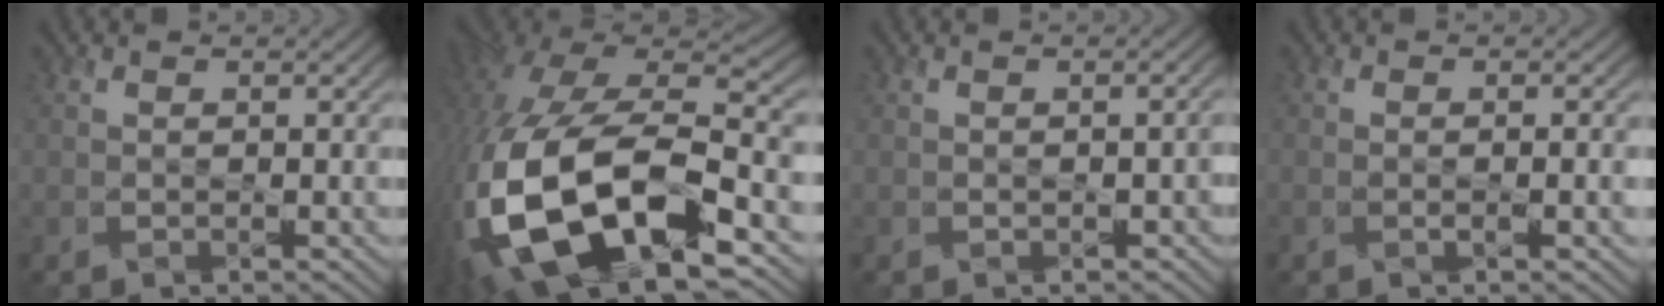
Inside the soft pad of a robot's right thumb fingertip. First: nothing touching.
{"total": 21.1, "force": [-6.4, 10.8, 17.0], "torque": [-0.388, -0.041, -0.093]}
{"total": 1.2, "force": [-0.5, 0.4, 1.0], "torque": [-0.009, 0.002, -0.004]}
{"total": 1.7, "force": [-0.5, 0.1, 1.6], "torque": [-0.027, 0.002, -0.011]}